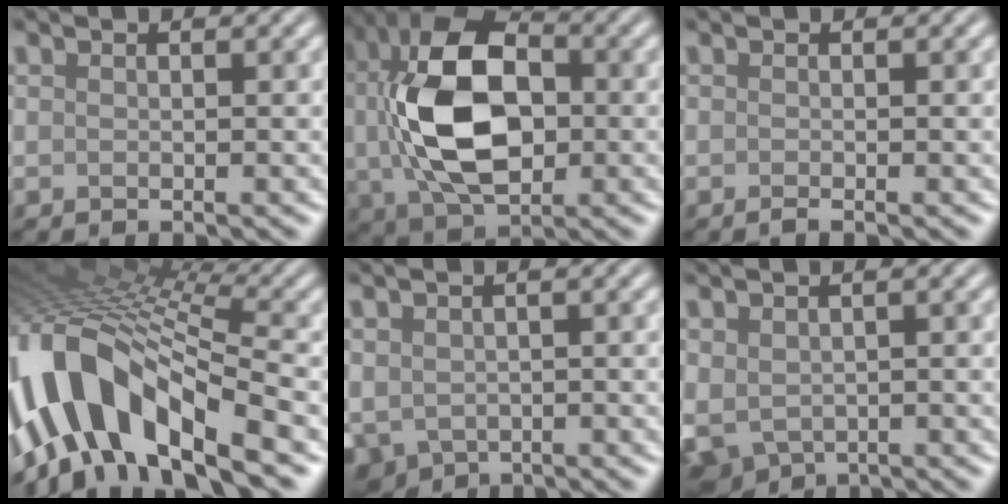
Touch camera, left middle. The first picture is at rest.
{"total": 12.0, "force": [0.4, 7.0, 9.7], "torque": [-0.195, 0.012, 0.006]}
{"total": 0.7, "force": [-0.4, 0.1, 0.6], "torque": [-0.009, -0.004, -0.009]}
{"total": 13.2, "force": [-4.2, 6.5, 10.7], "torque": [-0.199, 0.025, -0.089]}
{"total": 4.1, "force": [-0.1, 2.9, 2.9], "torque": [-0.059, -0.008, 0.009]}
{"total": 4.4, "force": [0.3, 3.1, 3.0], "torque": [-0.058, -0.007, 0.025]}